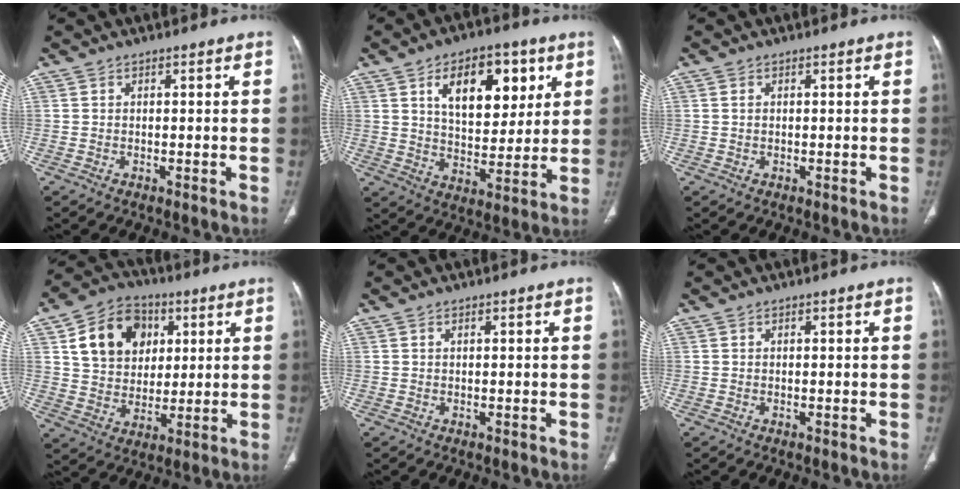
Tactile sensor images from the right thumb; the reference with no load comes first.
{"total": 16.2, "force": [6.4, 9.2, 11.7], "torque": [-0.129, -0.023, 0.109]}
{"total": 0.7, "force": [0.2, 0.4, 0.5], "torque": [-0.014, 0.003, 0.006]}
{"total": 14.7, "force": [4.9, 11.4, 7.9], "torque": [-0.104, -0.004, 0.083]}
{"total": 0.0}
{"total": 0.0}